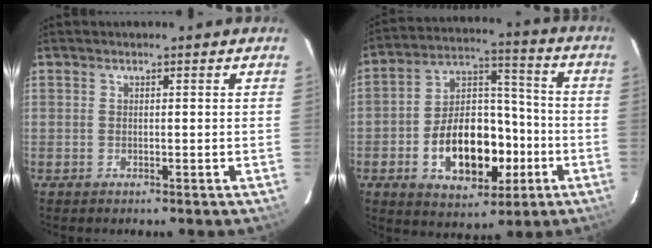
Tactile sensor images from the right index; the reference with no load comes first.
{"total": 17.1, "force": [-5.5, 10.5, 12.4], "torque": [-0.229, 0.036, -0.068]}